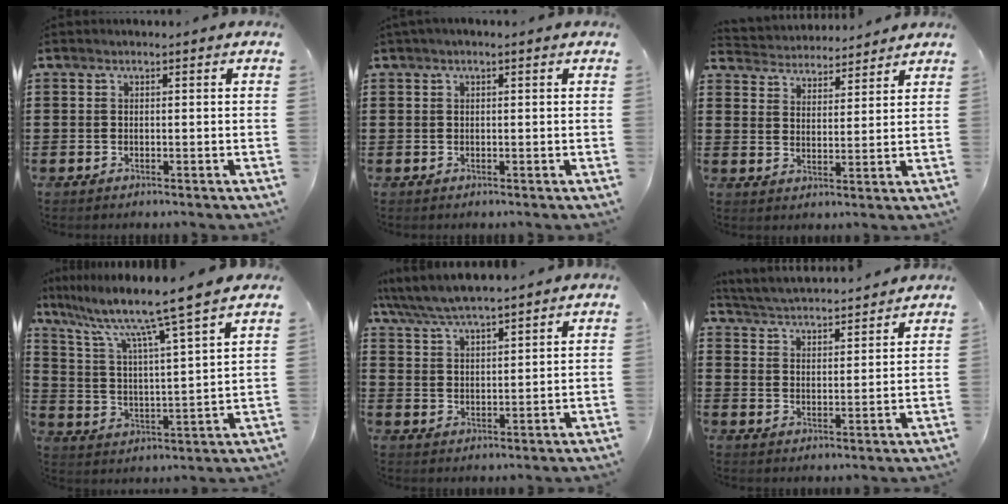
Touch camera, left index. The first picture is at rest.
{"total": 0.7, "force": [0.3, 0.0, 0.7], "torque": [-0.013, 0.000, 0.006]}
{"total": 3.8, "force": [3.7, 0.5, -0.6], "torque": [-0.009, -0.021, 0.064]}
{"total": 9.0, "force": [7.5, -1.3, 4.8], "torque": [-0.123, -0.058, 0.116]}
{"total": 5.7, "force": [5.2, 0.9, 2.0], "torque": [-0.058, -0.018, 0.094]}
{"total": 3.8, "force": [3.8, -0.1, 0.1], "torque": [-0.020, -0.027, 0.063]}